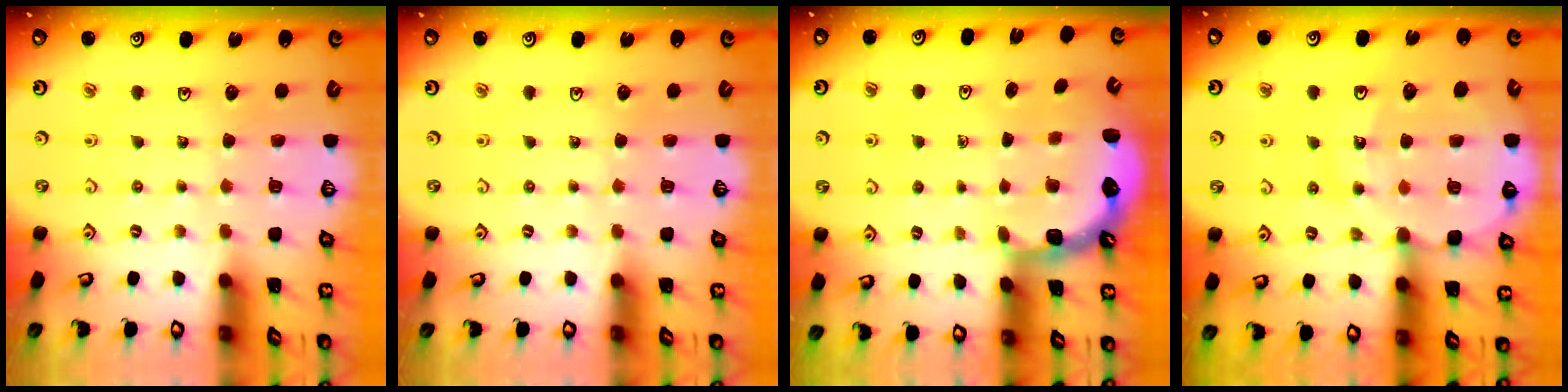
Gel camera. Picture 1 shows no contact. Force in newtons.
{"total": 0.0}
{"total": 2.6, "press": 2.3, "slide": 1.3}
{"total": 13.5, "press": 13.1, "slide": 3.0}